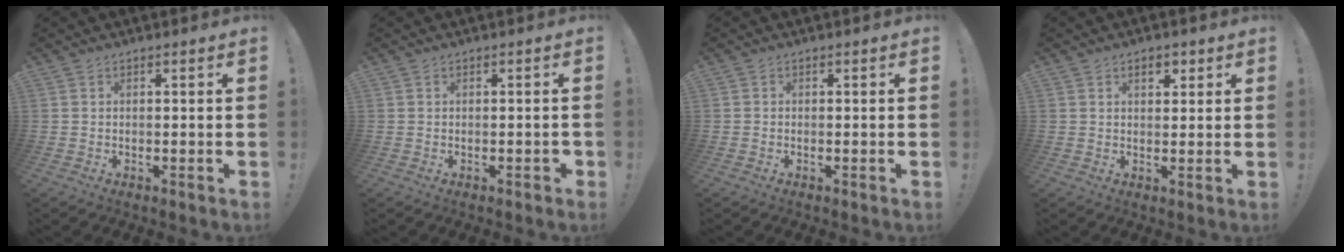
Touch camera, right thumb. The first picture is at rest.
{"total": 1.0, "force": [-0.7, 0.5, 0.6], "torque": [-0.012, 0.004, -0.011]}
{"total": 0.0}
{"total": 3.4, "force": [1.7, 2.0, 2.1], "torque": [-0.024, -0.003, 0.026]}